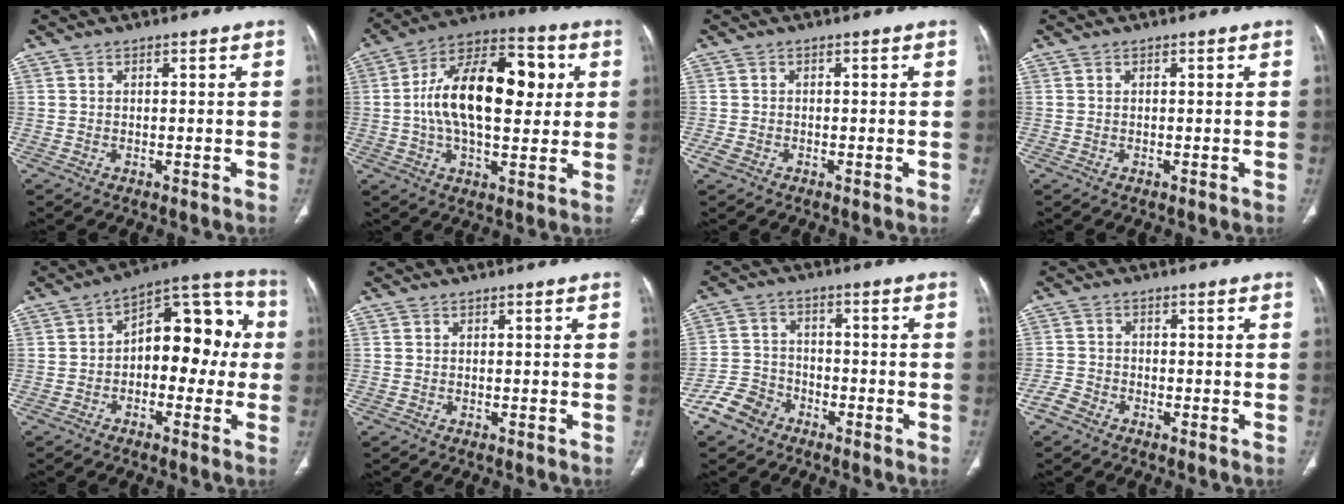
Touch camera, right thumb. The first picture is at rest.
{"total": 21.0, "force": [2.7, 10.9, 17.8], "torque": [-0.278, 0.024, 0.036]}
{"total": 1.7, "force": [-0.9, 1.2, 0.8], "torque": [-0.019, 0.001, -0.016]}
{"total": 0.0}
{"total": 14.9, "force": [0.2, 8.8, 12.1], "torque": [-0.116, 0.050, -0.012]}
{"total": 0.0}
{"total": 6.9, "force": [-4.4, 4.9, 1.8], "torque": [-0.023, 0.028, -0.089]}
{"total": 3.0, "force": [-2.1, 2.0, 1.0], "torque": [-0.019, 0.008, -0.045]}